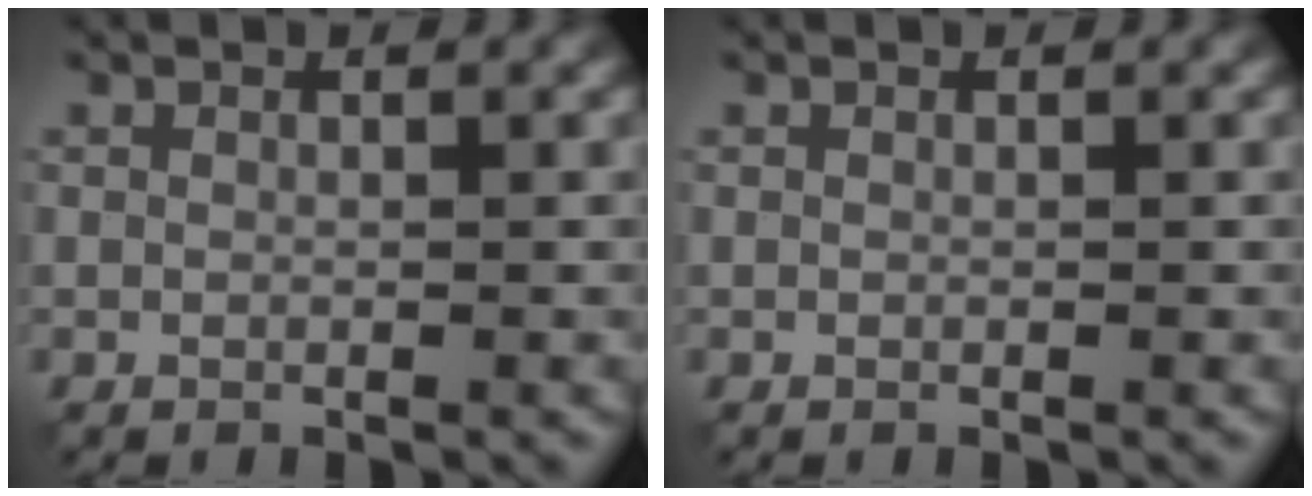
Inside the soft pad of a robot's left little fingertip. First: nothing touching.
{"total": 0.0}